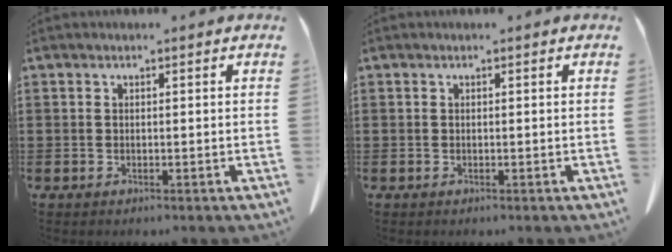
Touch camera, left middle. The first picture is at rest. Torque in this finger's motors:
{"motor_torque": [-0.08, -0.08, 0.05, 0.02]}